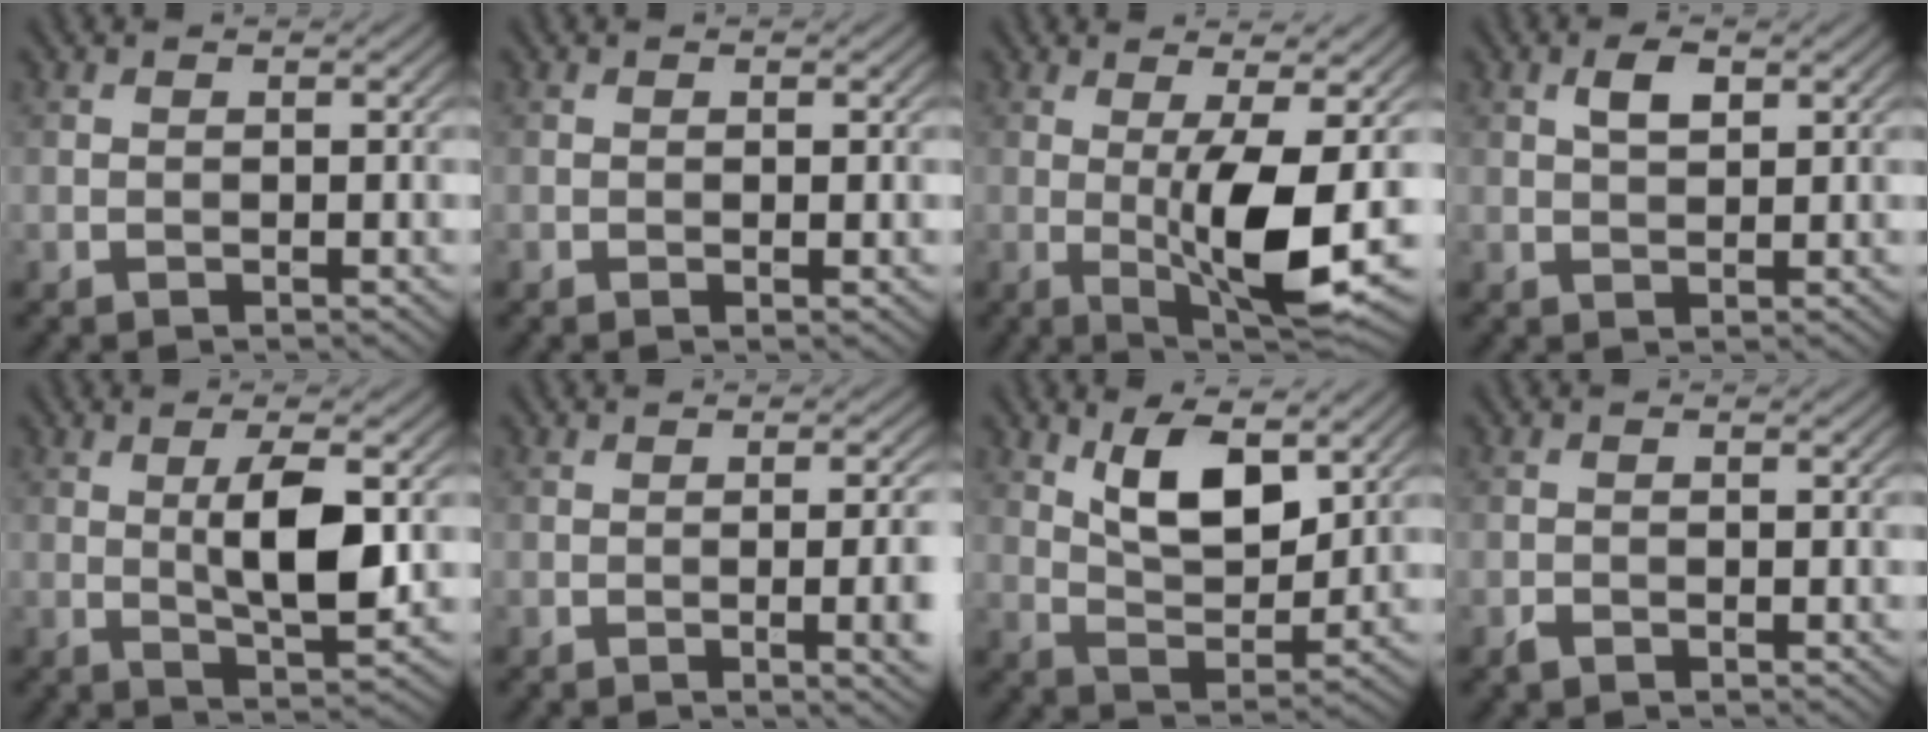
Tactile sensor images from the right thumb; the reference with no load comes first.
{"total": 0.5, "force": [-0.1, 0.1, 0.5], "torque": [-0.009, -0.003, -0.002]}
{"total": 9.3, "force": [-0.7, 1.9, 9.1], "torque": [-0.161, -0.004, -0.008]}
{"total": 2.7, "force": [1.1, 1.3, 2.1], "torque": [-0.042, 0.003, 0.020]}
{"total": 7.0, "force": [0.7, 2.0, 6.7], "torque": [-0.119, -0.003, 0.015]}
{"total": 5.8, "force": [-0.9, 1.6, 5.5], "torque": [-0.073, -0.005, -0.007]}
{"total": 8.7, "force": [4.3, 3.8, 6.5], "torque": [-0.124, -0.005, 0.082]}
{"total": 0.7, "force": [-0.6, 0.3, 0.3], "torque": [-0.006, 0.000, -0.012]}